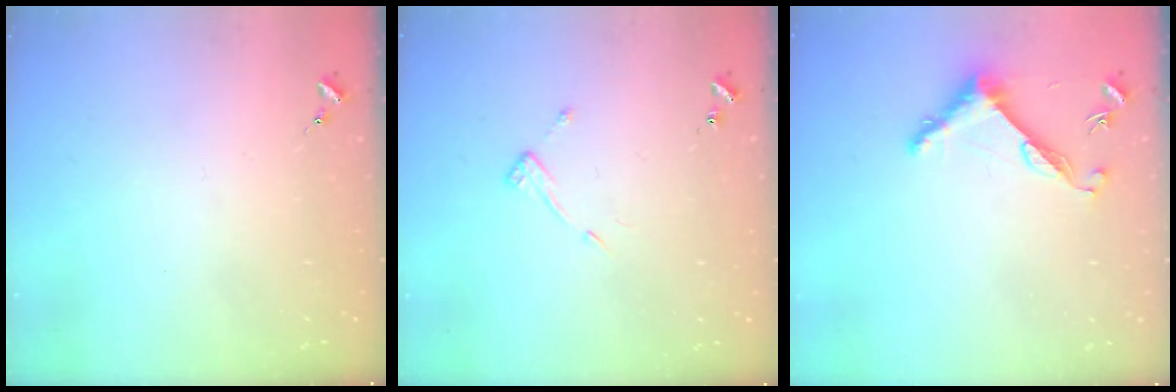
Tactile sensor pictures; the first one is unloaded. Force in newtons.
{"total": 7.5, "press": 7.5, "slide": 0.5}
{"total": 7.5, "press": 7.5, "slide": 0.5}